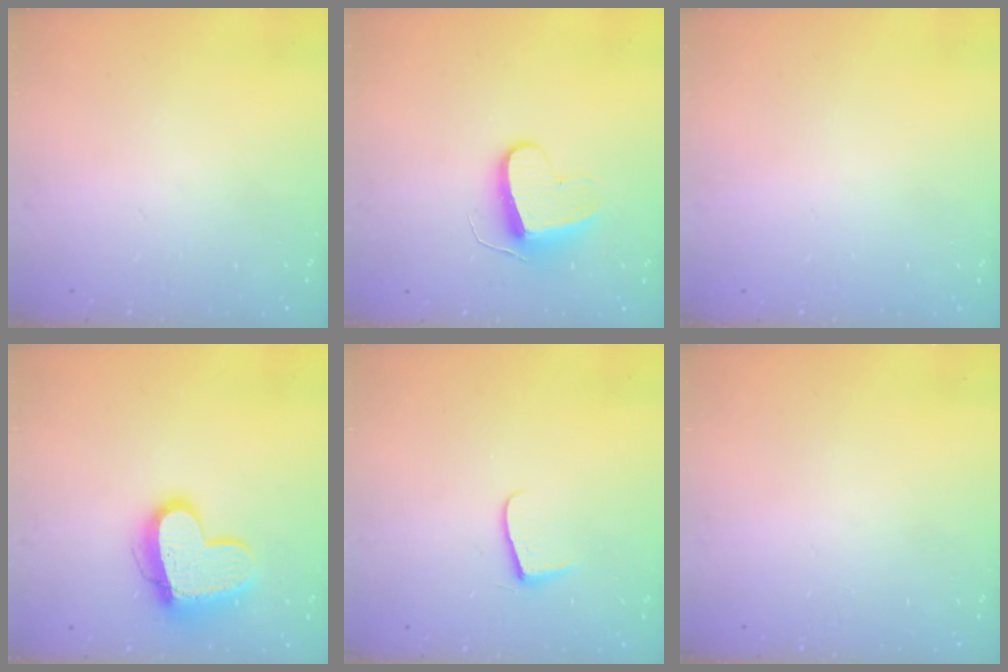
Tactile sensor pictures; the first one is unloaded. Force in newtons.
{"total": 9.2, "press": 9.2, "slide": 0.5}
{"total": 0.6, "press": 0.6, "slide": 0.2}
{"total": 14.7, "press": 14.7, "slide": 1.3}
{"total": 6.8, "press": 6.8, "slide": 0.6}
{"total": 0.0}